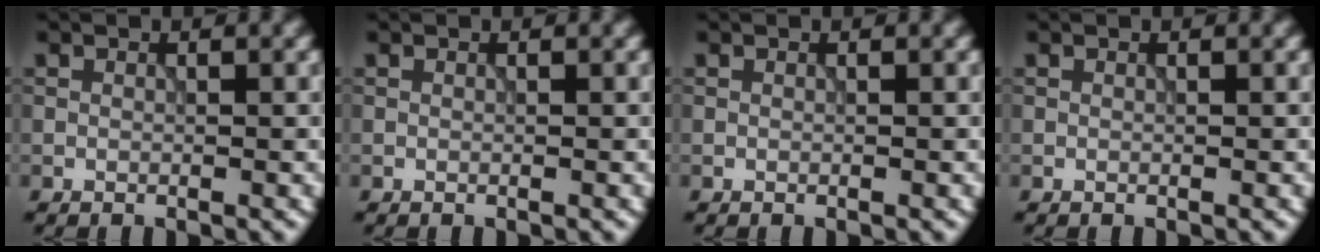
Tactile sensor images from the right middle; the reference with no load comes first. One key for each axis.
{"total": 0.0}
{"total": 0.0}
{"total": 0.0}